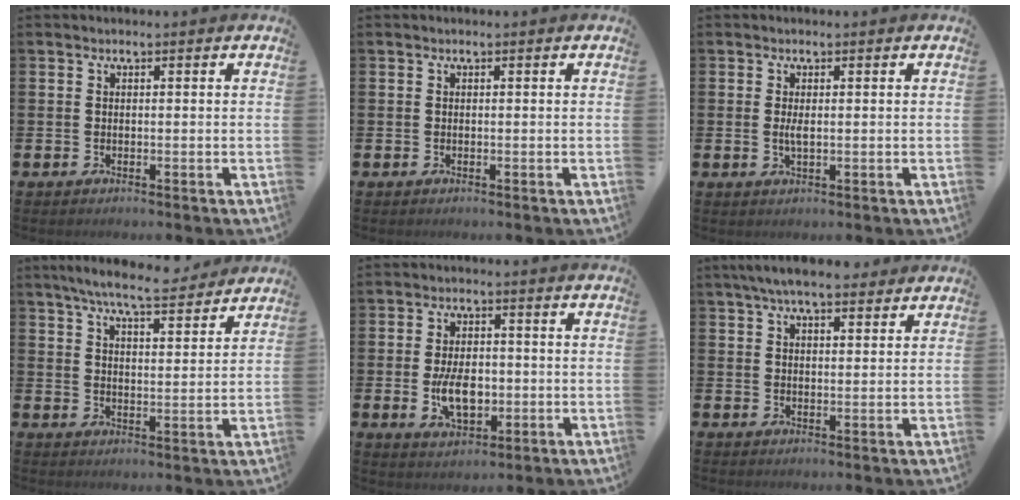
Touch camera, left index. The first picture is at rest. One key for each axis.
{"total": 0.0}
{"total": 2.1, "fx": 0.1, "fy": 0.7, "fz": 2.0, "tx": -0.039, "ty": 0.000, "tz": 0.001}
{"total": 7.3, "fx": 6.8, "fy": 0.6, "fz": 2.6, "tx": -0.061, "ty": -0.035, "tz": 0.119}
{"total": 6.1, "fx": -1.0, "fy": 3.6, "fz": 4.9, "tx": -0.085, "ty": 0.004, "tz": -0.019}
{"total": 5.3, "fx": 4.7, "fy": 1.2, "fz": 2.2, "tx": -0.053, "ty": -0.009, "tz": 0.085}